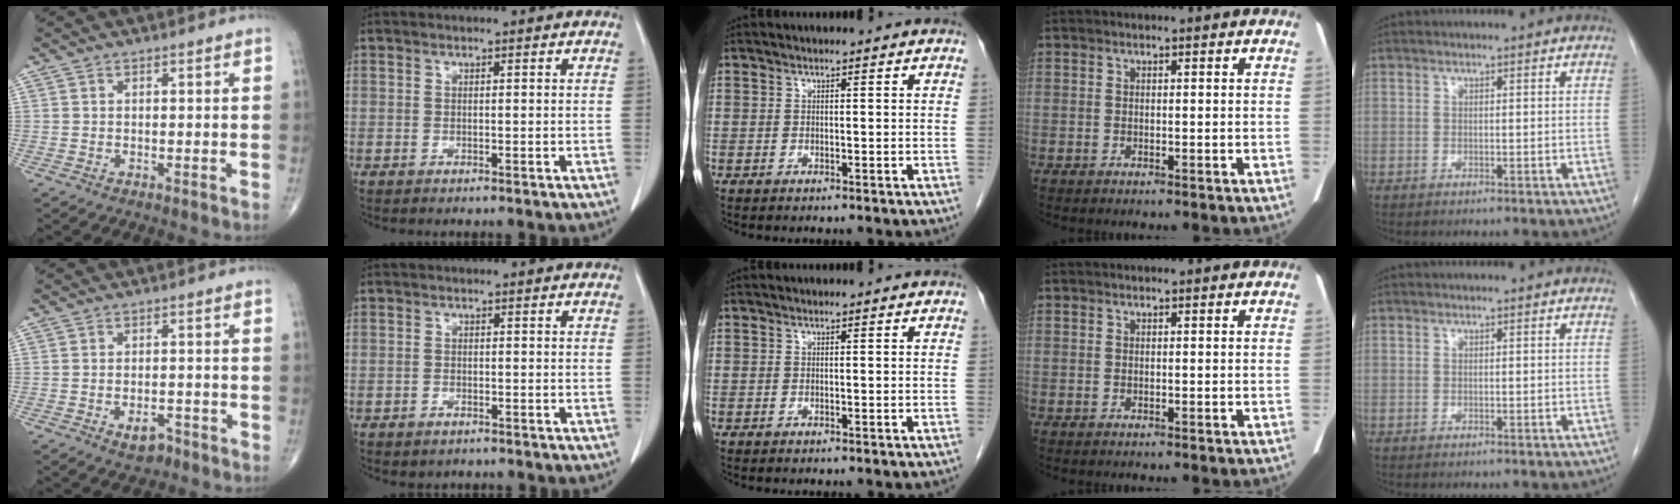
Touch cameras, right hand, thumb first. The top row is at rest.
{"thumb": {"total": 3.8, "force": [-2.2, 2.1, 2.3], "torque": [-0.027, 0.011, -0.032]}, "index": {"total": 1.3, "force": [-0.8, 0.9, 0.5], "torque": [-0.012, 0.001, -0.006]}}